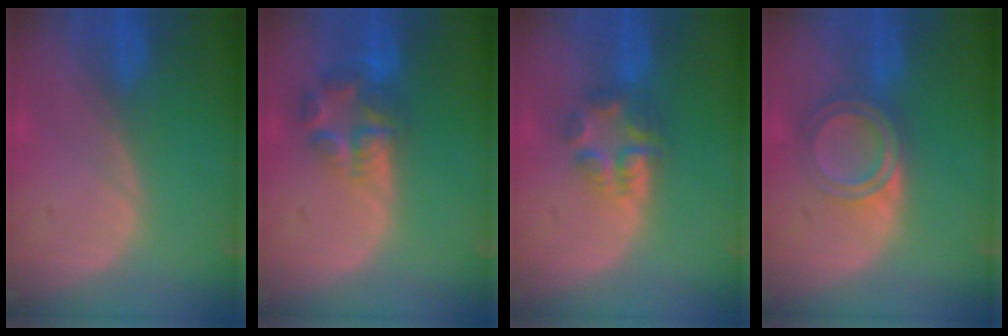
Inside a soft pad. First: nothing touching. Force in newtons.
{"total": 6.8, "press": 6.3, "slide": 2.6}
{"total": 6.0, "press": 5.3, "slide": 2.8}
{"total": 6.0, "press": 5.2, "slide": 3.0}